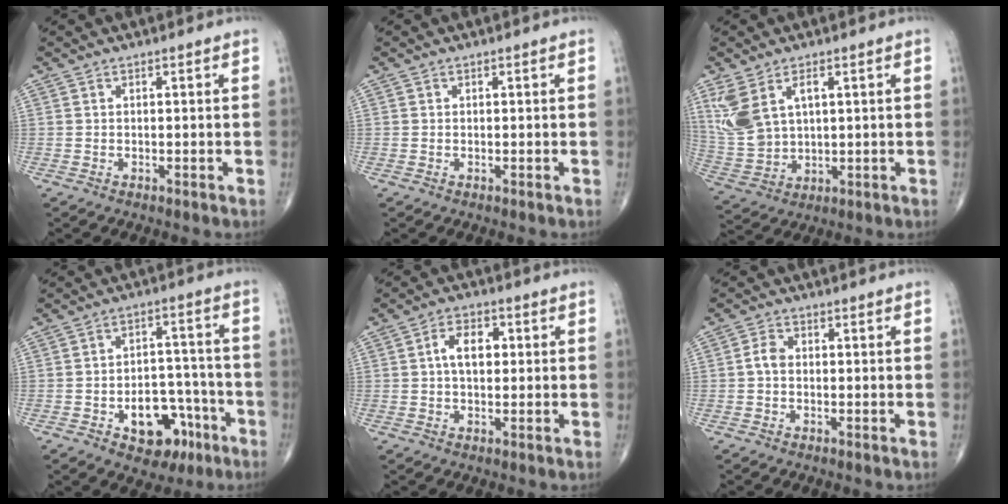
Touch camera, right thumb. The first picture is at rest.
{"total": 0.0}
{"total": 10.4, "force": [4.0, 6.1, 7.5], "torque": [-0.163, -0.008, 0.096]}
{"total": 12.2, "force": [-5.6, 7.8, 7.5], "torque": [-0.065, 0.051, -0.073]}
{"total": 5.9, "force": [0.8, 3.6, 4.7], "torque": [-0.073, 0.013, 0.008]}
{"total": 2.6, "force": [-0.2, 1.9, 1.8], "torque": [-0.030, 0.008, -0.011]}